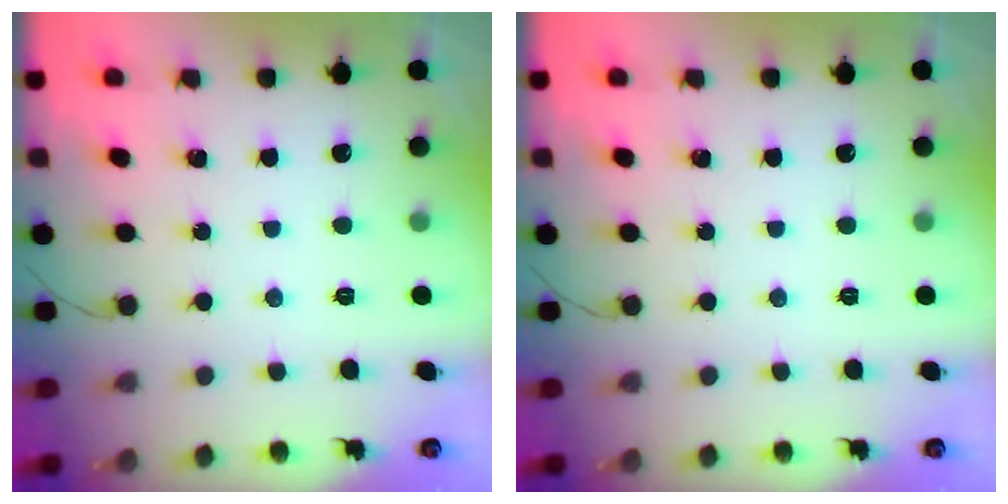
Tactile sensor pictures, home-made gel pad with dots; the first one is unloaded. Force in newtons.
{"total": 0.0}